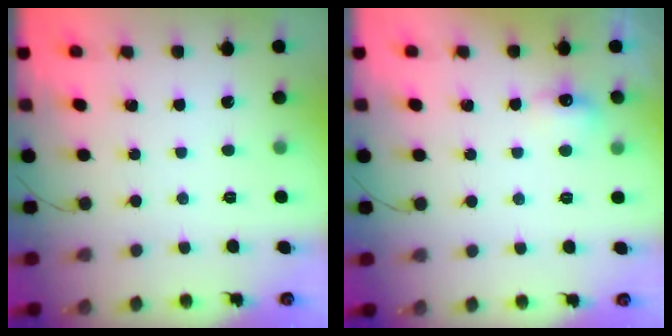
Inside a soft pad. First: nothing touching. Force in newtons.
{"total": 5.3, "press": 5.2, "slide": 1.2}